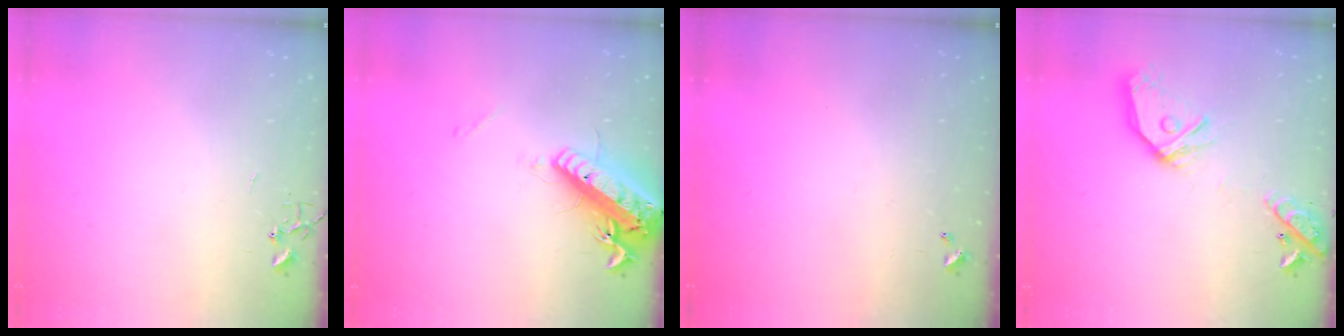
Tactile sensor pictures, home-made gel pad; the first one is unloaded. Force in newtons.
{"total": 18.1, "press": 17.7, "slide": 3.9}
{"total": 0.0}
{"total": 18.6, "press": 18.4, "slide": 2.5}